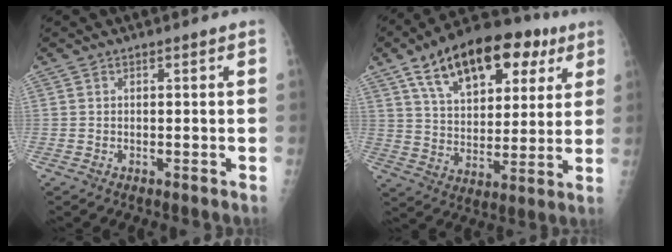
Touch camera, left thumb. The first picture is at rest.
{"total": 22.3, "force": [11.2, 12.0, 15.1], "torque": [-0.205, -0.006, 0.183]}